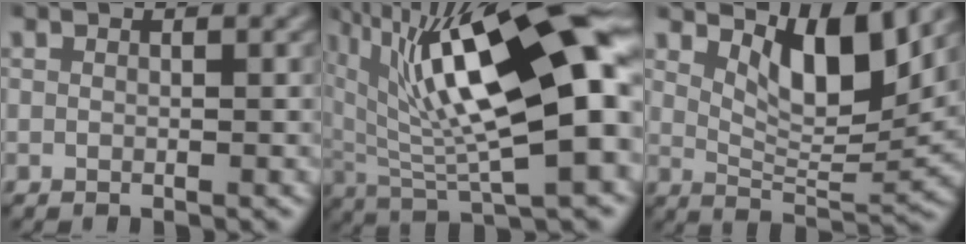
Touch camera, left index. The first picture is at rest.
{"total": 16.2, "force": [4.6, 4.6, 14.8], "torque": [-0.236, 0.017, 0.079]}
{"total": 5.8, "force": [3.4, 2.1, 4.1], "torque": [-0.071, -0.008, 0.058]}